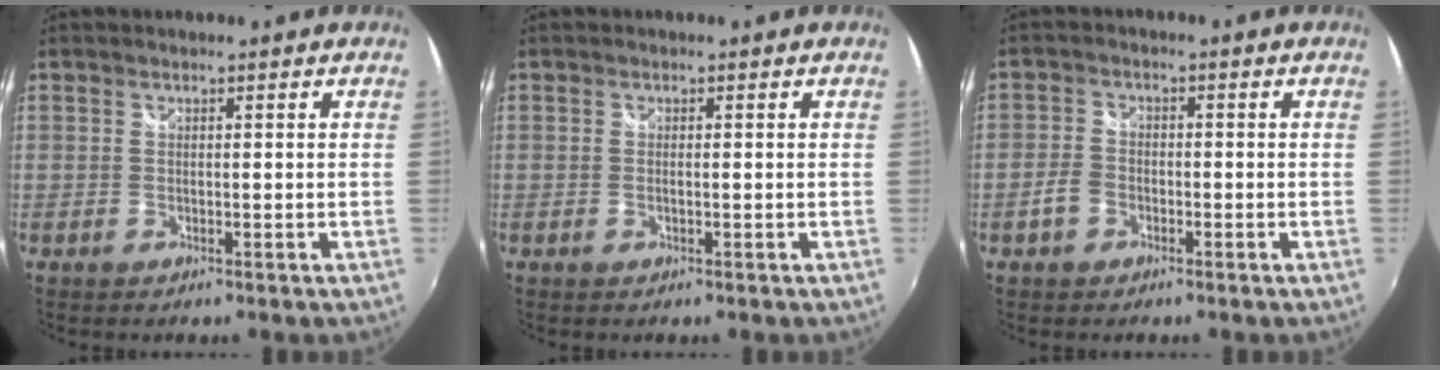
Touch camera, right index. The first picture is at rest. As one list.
[{"total": 0.7, "force": [-0.1, 0.0, 0.7], "torque": [-0.015, 0.000, -0.004]}, {"total": 3.5, "force": [-1.8, 2.5, 1.5], "torque": [-0.036, 0.009, -0.032]}]